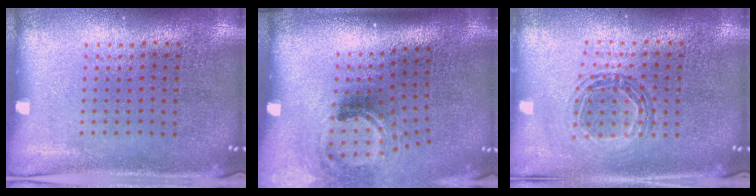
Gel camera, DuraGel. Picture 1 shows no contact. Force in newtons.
{"total": 2.0, "press": 1.3, "slide": 1.5}
{"total": 0.9, "press": 0.9, "slide": 0.2}